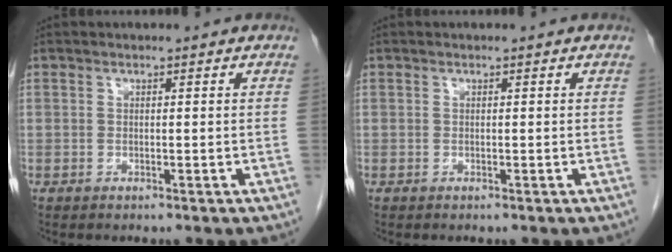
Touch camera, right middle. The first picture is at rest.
{"total": 0.0}